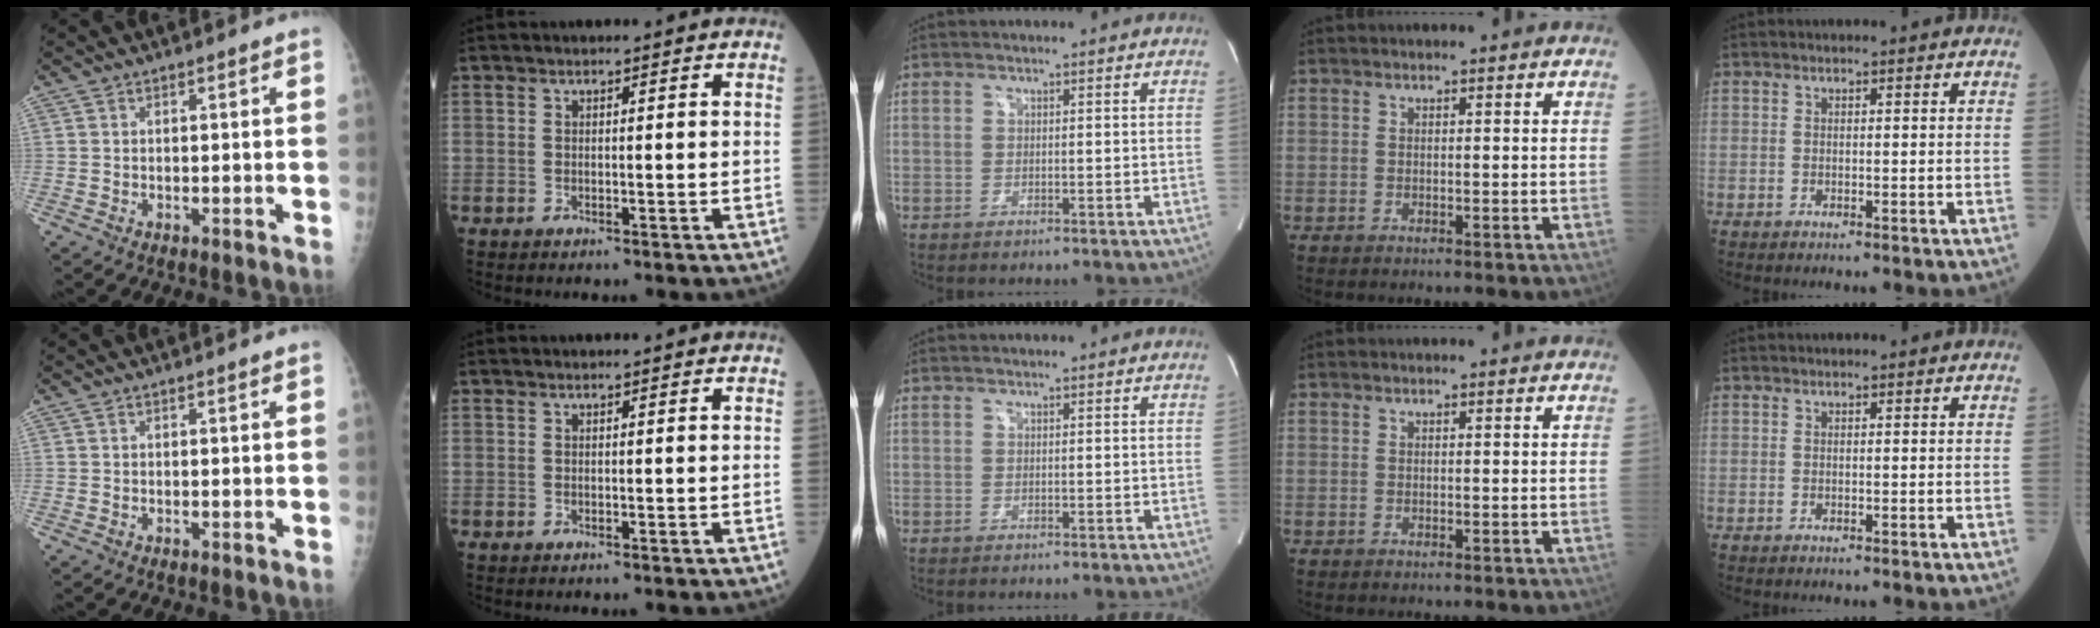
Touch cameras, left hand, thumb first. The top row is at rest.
{}